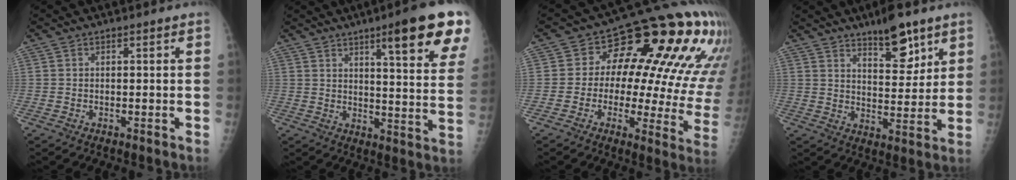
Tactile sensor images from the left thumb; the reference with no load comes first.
{"total": 17.7, "force": [10.1, 3.0, 14.2], "torque": [-0.156, -0.046, 0.130]}
{"total": 21.8, "force": [7.1, 10.3, 17.8], "torque": [-0.183, 0.015, 0.078]}
{"total": 9.8, "force": [6.7, 3.6, 6.2], "torque": [-0.072, -0.046, 0.107]}